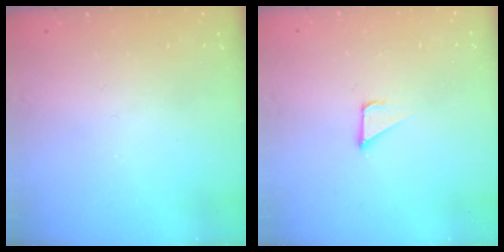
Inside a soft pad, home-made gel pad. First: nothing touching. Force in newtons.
{"total": 2.1, "press": 2.1, "slide": 0.1}